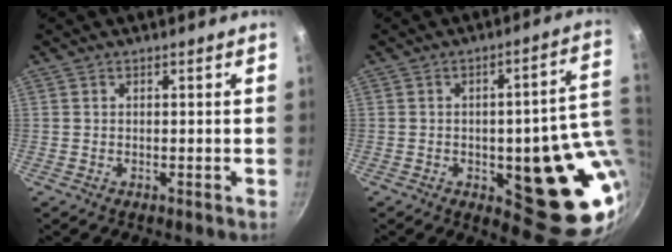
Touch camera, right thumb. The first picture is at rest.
{"total": 19.9, "force": [-1.6, 8.0, 18.2], "torque": [-0.163, -0.010, -0.015]}